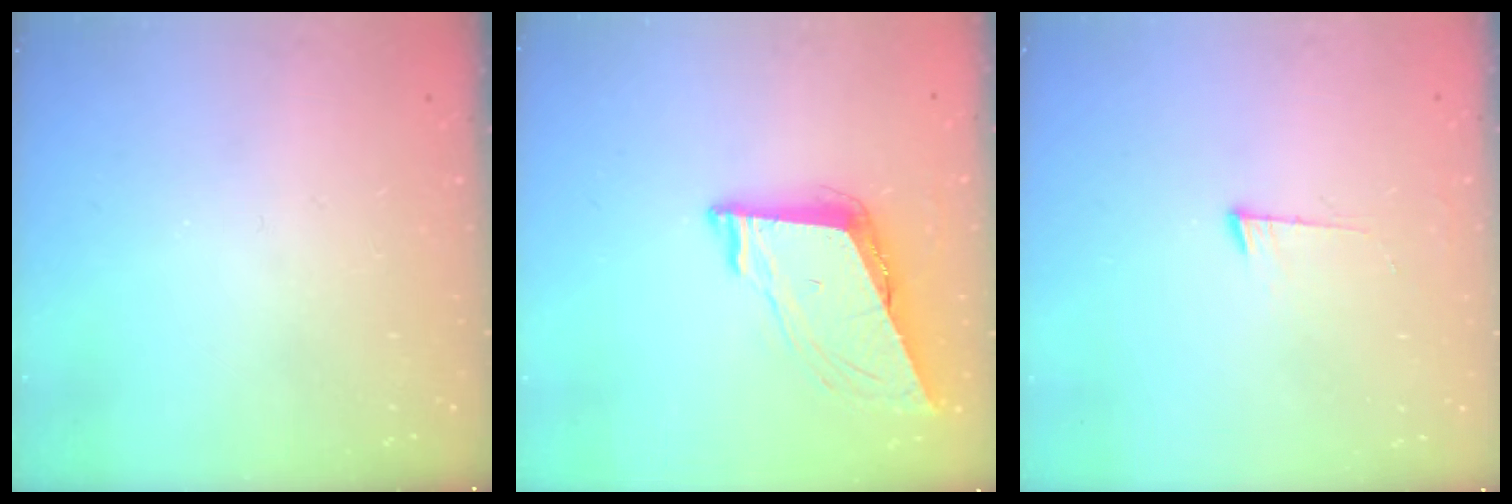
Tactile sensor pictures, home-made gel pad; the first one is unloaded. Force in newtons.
{"total": 8.8, "press": 8.5, "slide": 2.5}
{"total": 3.9, "press": 3.9, "slide": 0.6}